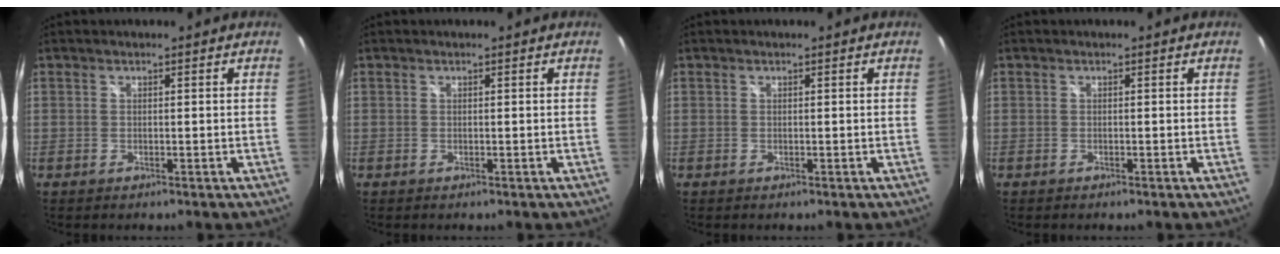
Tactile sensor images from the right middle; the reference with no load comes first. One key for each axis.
{"total": 0.0}
{"total": 0.0}
{"total": 0.0}